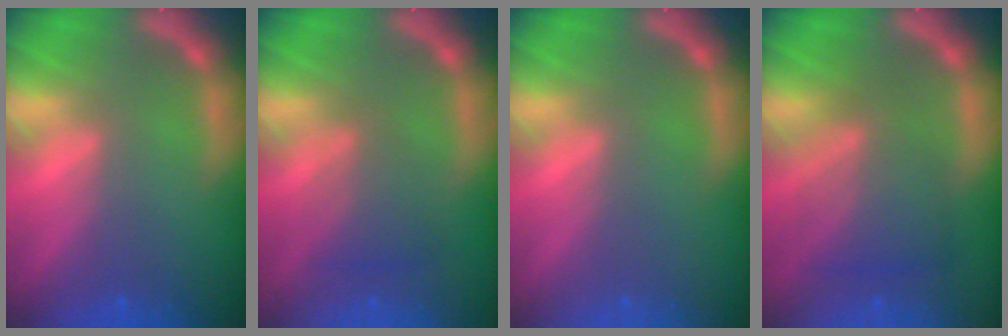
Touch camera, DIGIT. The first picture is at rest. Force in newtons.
{"total": 3.0}
{"total": 0.0}
{"total": 6.0}